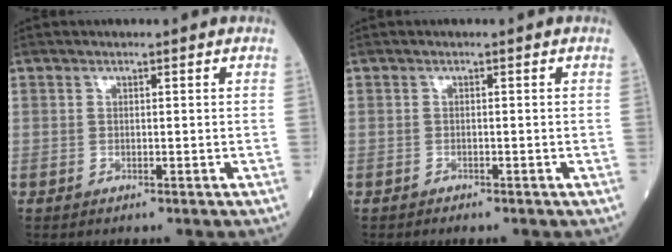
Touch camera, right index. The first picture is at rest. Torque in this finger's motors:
{"motor_torque": [-0.01, -0.12, 0.09, -0.01]}